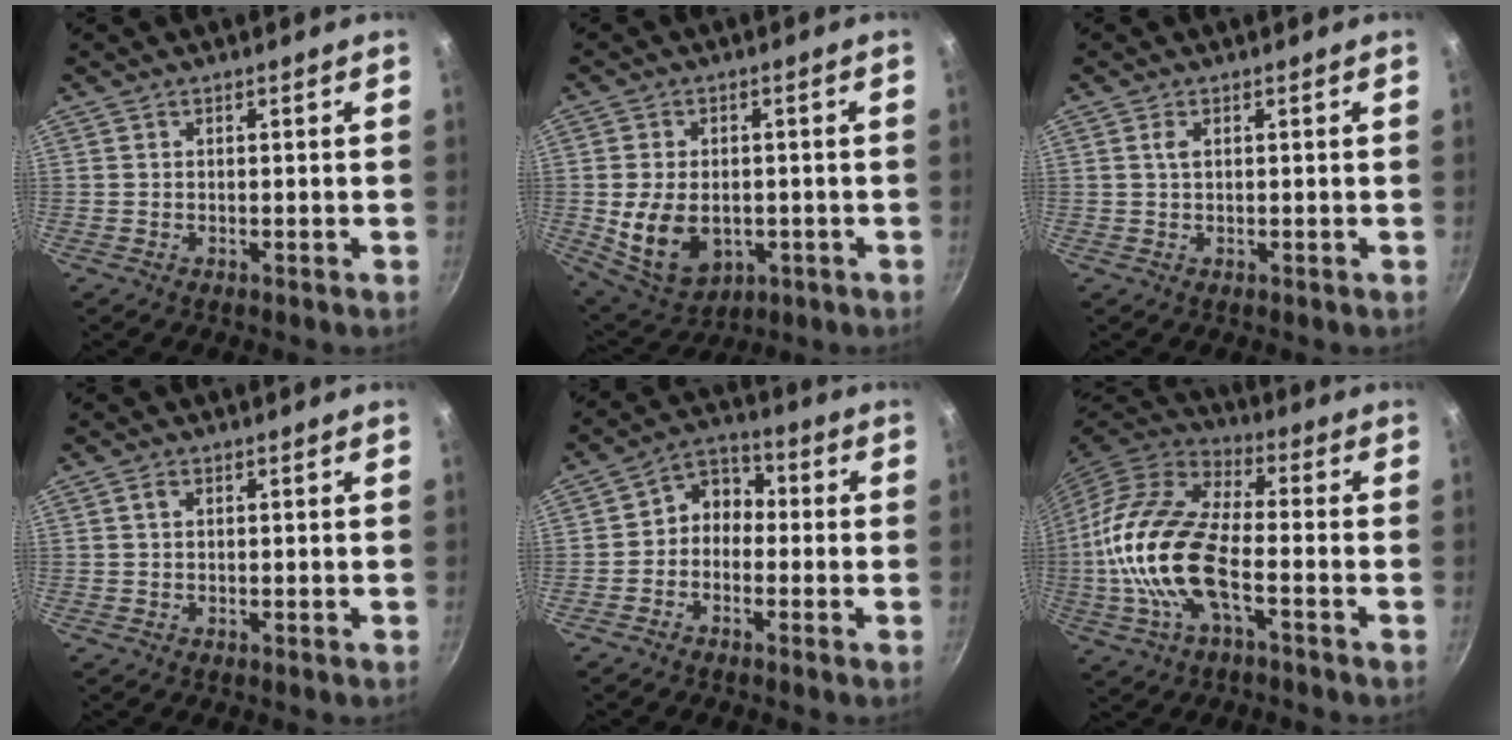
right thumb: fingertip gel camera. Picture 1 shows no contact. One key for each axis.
{"total": 11.9, "fx": -1.7, "fy": 8.3, "fz": 8.3, "tx": -0.133, "ty": -0.006, "tz": -0.008}
{"total": 1.2, "fx": 0.4, "fy": 0.5, "fz": 1.0, "tx": -0.019, "ty": -0.001, "tz": 0.007}
{"total": 1.0, "fx": 0.3, "fy": 0.6, "fz": 0.6, "tx": -0.010, "ty": 0.003, "tz": 0.005}
{"total": 6.1, "fx": -1.2, "fy": 4.9, "fz": 3.3, "tx": -0.023, "ty": 0.033, "tz": -0.041}
{"total": 18.5, "fx": -3.9, "fy": 8.2, "fz": 16.1, "tx": -0.316, "ty": 0.031, "tz": -0.088}